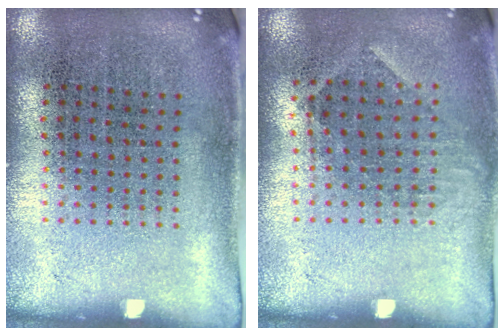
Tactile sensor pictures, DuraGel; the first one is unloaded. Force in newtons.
{"total": 0.9, "press": 0.8, "slide": 0.6}